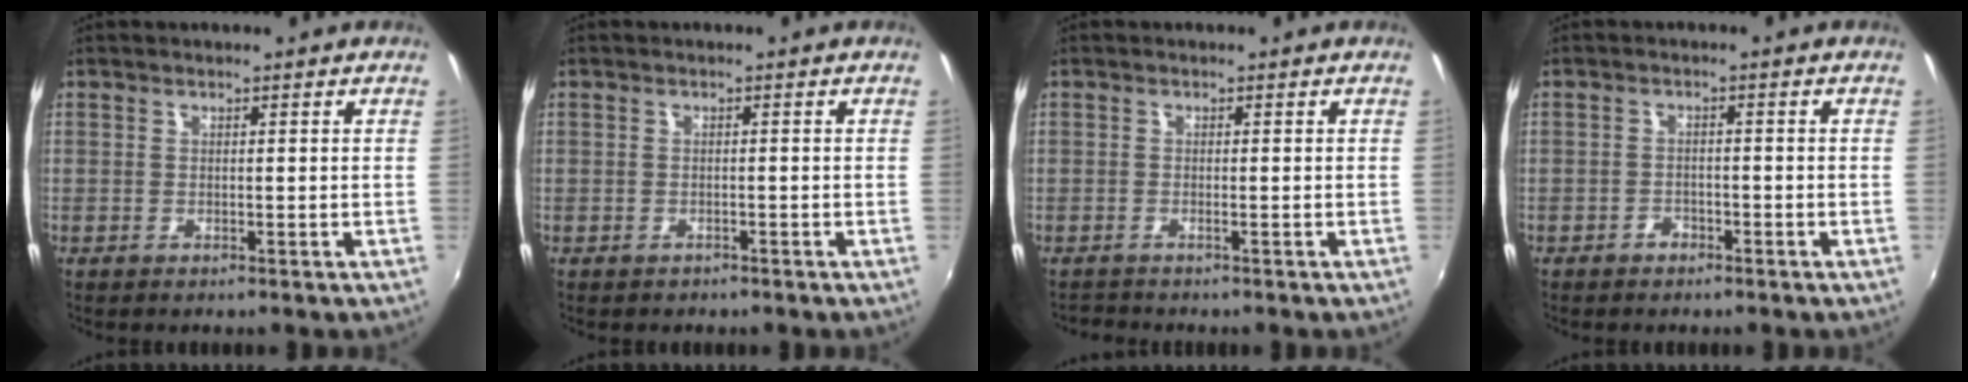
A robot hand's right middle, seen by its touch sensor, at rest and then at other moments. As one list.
[{"total": 1.3, "force": [-0.9, 1.0, 0.2], "torque": [-0.007, -0.001, -0.013]}, {"total": 1.2, "force": [-1.2, 0.4, 0.1], "torque": [-0.009, 0.000, -0.023]}, {"total": 2.2, "force": [-1.7, 1.4, 0.5], "torque": [-0.014, 0.002, -0.025]}]